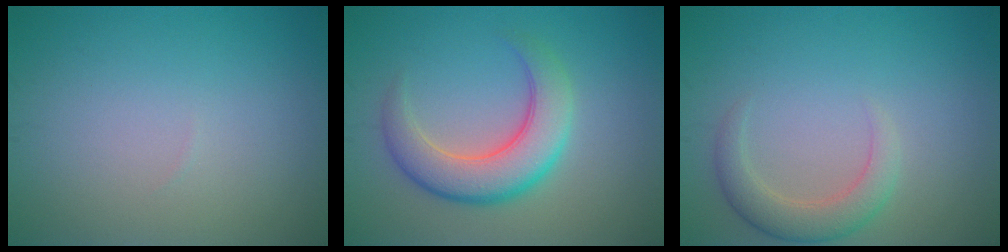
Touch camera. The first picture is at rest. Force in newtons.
{"total": 5.9, "press": 5.9, "slide": 0.5}
{"total": 3.1, "press": 3.0, "slide": 0.3}